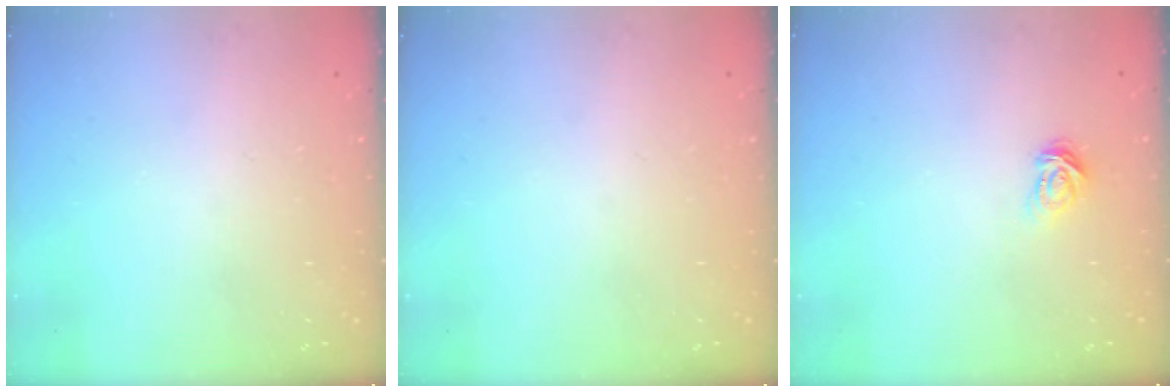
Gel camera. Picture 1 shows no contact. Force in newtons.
{"total": 0.0}
{"total": 3.4, "press": 3.3, "slide": 0.4}